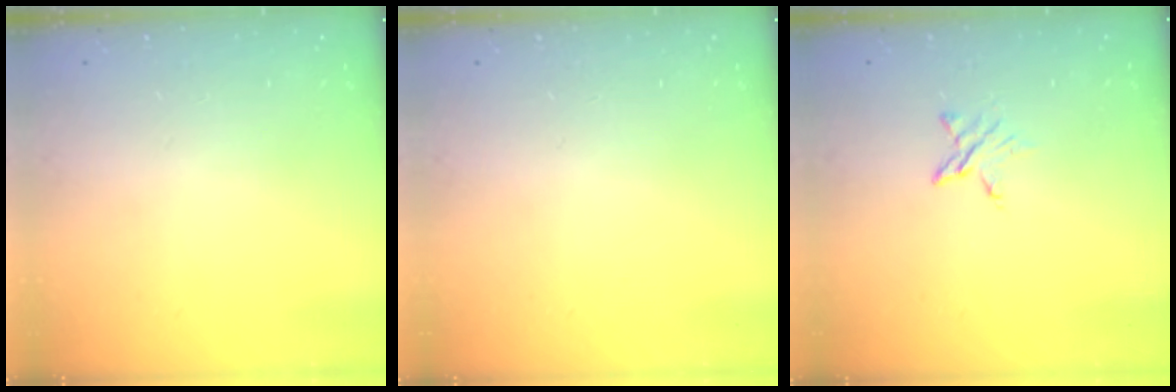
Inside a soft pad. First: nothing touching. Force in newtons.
{"total": 0.0}
{"total": 3.7, "press": 3.7, "slide": 0.4}